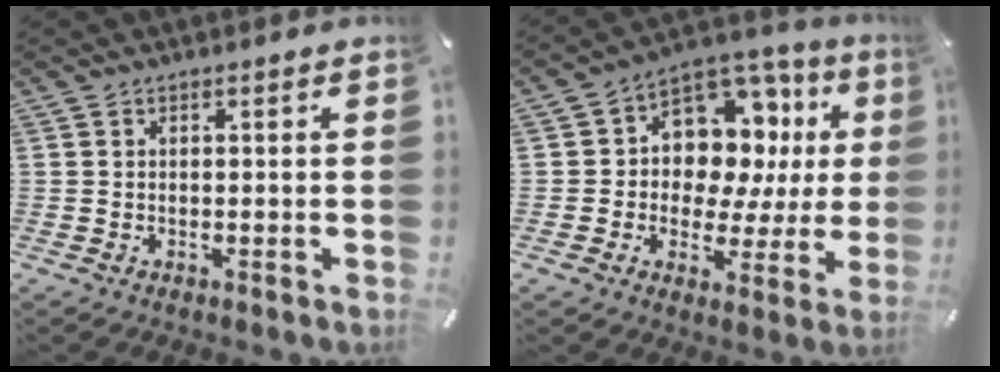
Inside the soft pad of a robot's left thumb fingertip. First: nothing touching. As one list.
[{"total": 11.9, "force": [4.7, 9.4, 5.6], "torque": [-0.082, -0.051, 0.093]}]